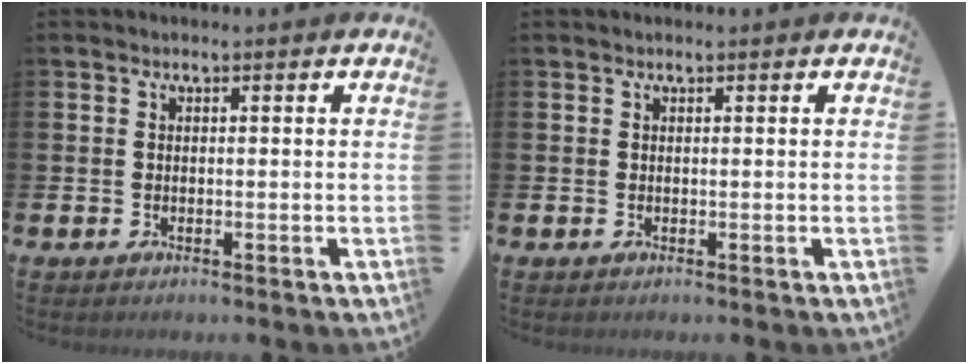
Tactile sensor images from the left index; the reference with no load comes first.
{"total": 0.0}